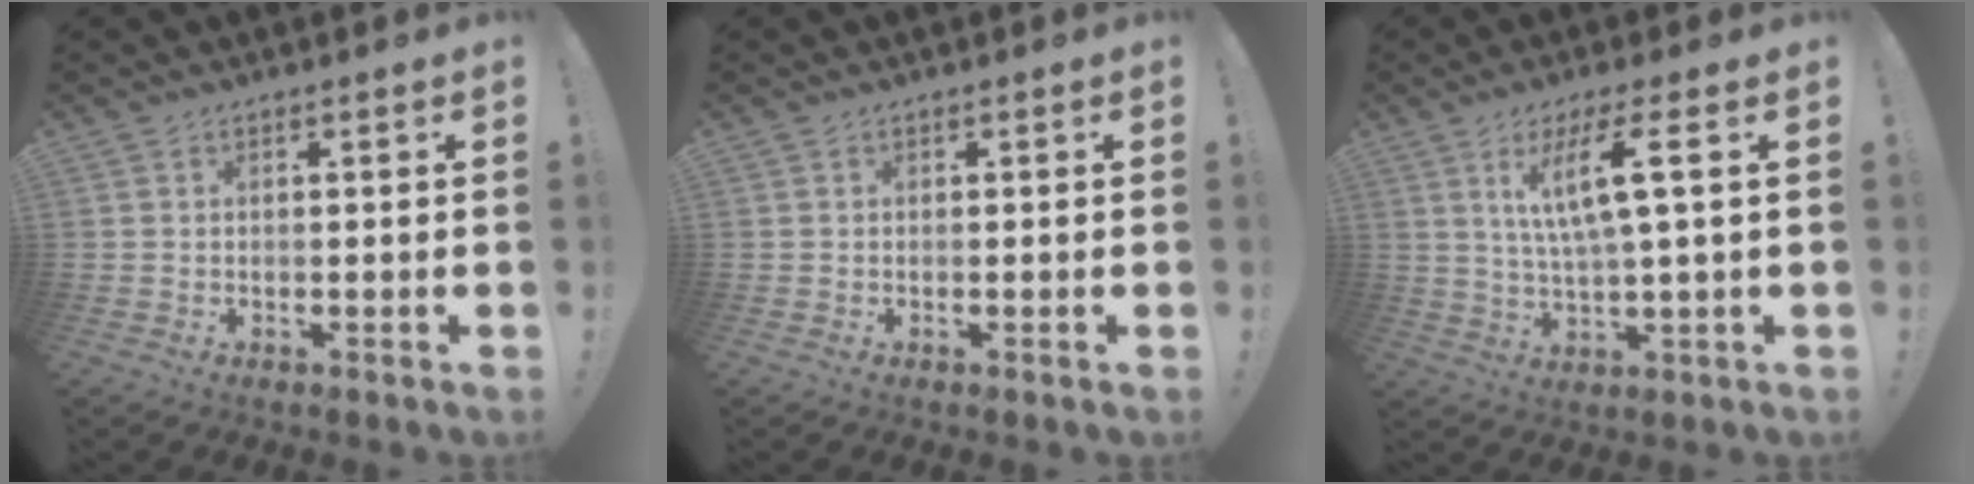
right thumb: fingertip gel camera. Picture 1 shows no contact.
{"total": 0.0}
{"total": 11.2, "force": [3.4, 0.9, 10.7], "torque": [-0.200, 0.006, 0.046]}